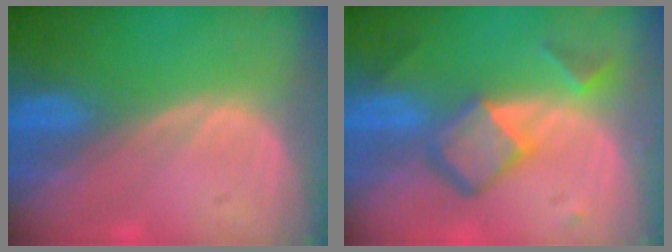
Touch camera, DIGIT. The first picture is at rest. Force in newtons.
{"total": 6.9, "press": 5.9, "slide": 3.5}